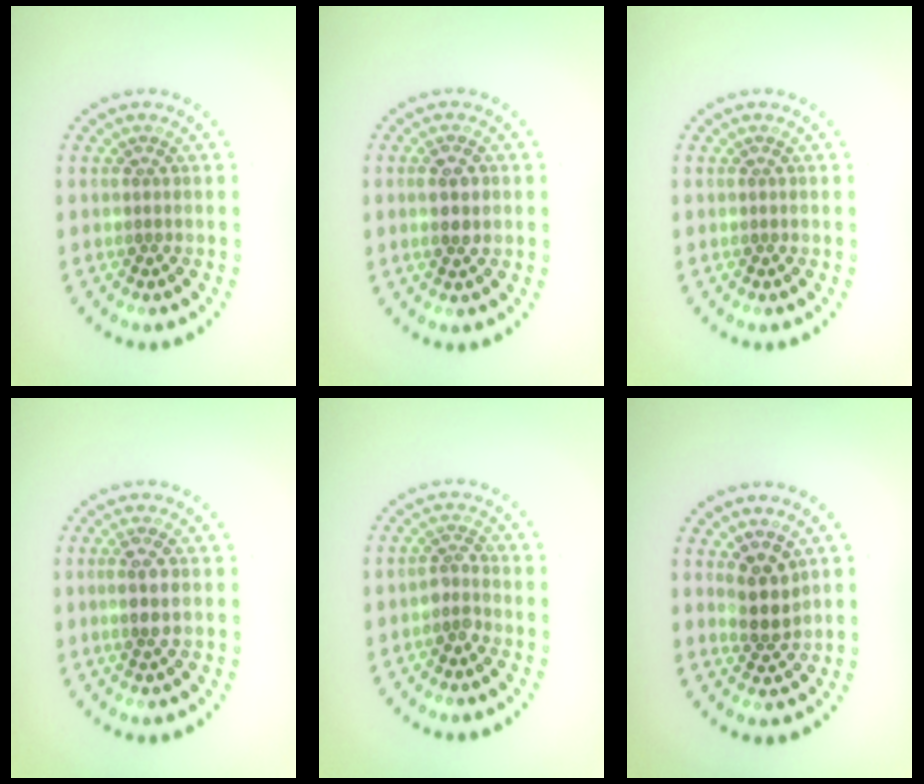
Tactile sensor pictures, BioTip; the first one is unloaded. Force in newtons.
{"total": 2.1, "press": 2.1, "slide": 0.5}
{"total": 0.0}
{"total": 2.1, "press": 1.9, "slide": 0.9}
{"total": 1.8, "press": 1.3, "slide": 1.2}
{"total": 2.6, "press": 2.3, "slide": 1.1}